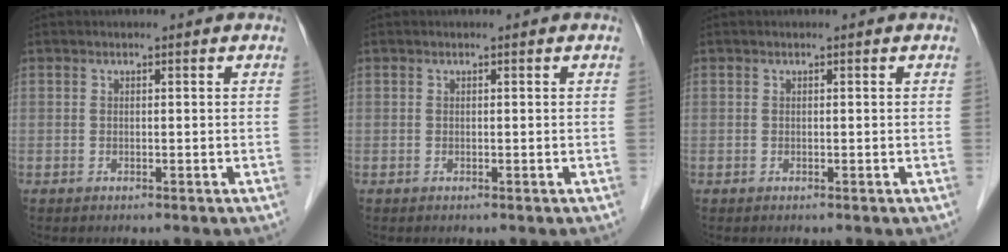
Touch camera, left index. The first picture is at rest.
{"total": 0.0}
{"total": 0.0}